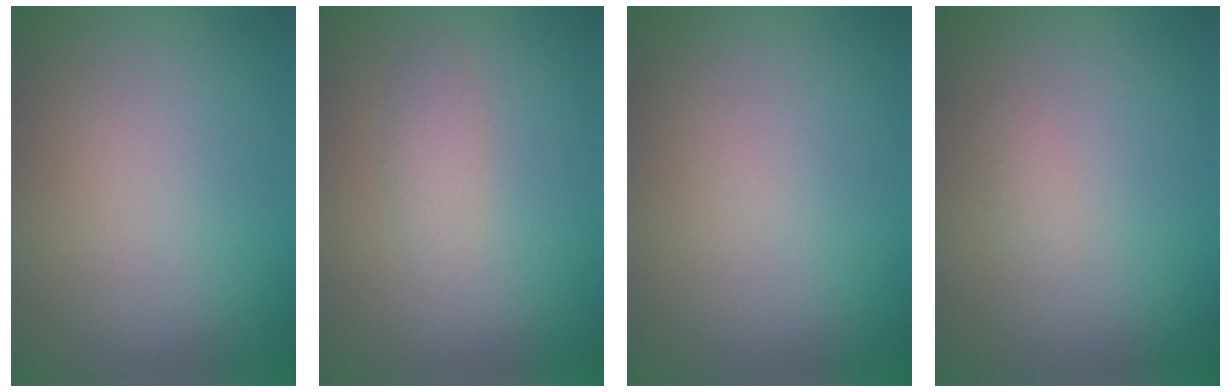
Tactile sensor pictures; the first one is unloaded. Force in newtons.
{"total": 1.3, "press": 1.3, "slide": 0.0}
{"total": 0.0}
{"total": 0.6, "press": 0.6, "slide": 0.0}